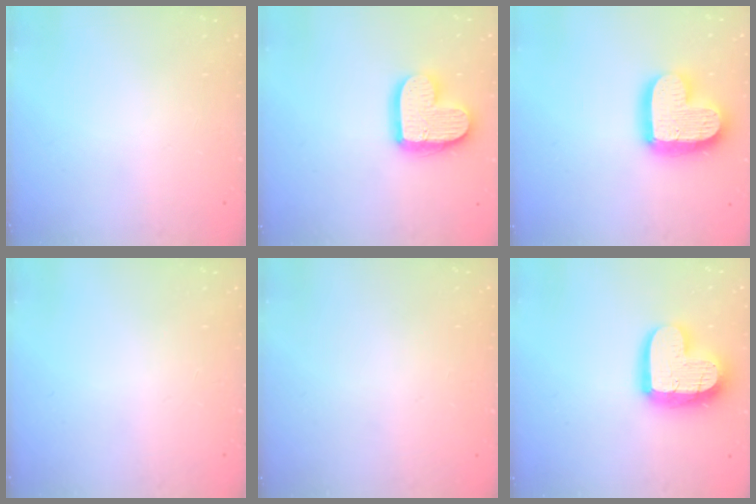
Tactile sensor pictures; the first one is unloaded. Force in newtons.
{"total": 15.6, "press": 15.5, "slide": 1.3}
{"total": 18.6, "press": 18.6, "slide": 1.3}
{"total": 0.0}
{"total": 0.0}
{"total": 18.3, "press": 18.2, "slide": 1.9}